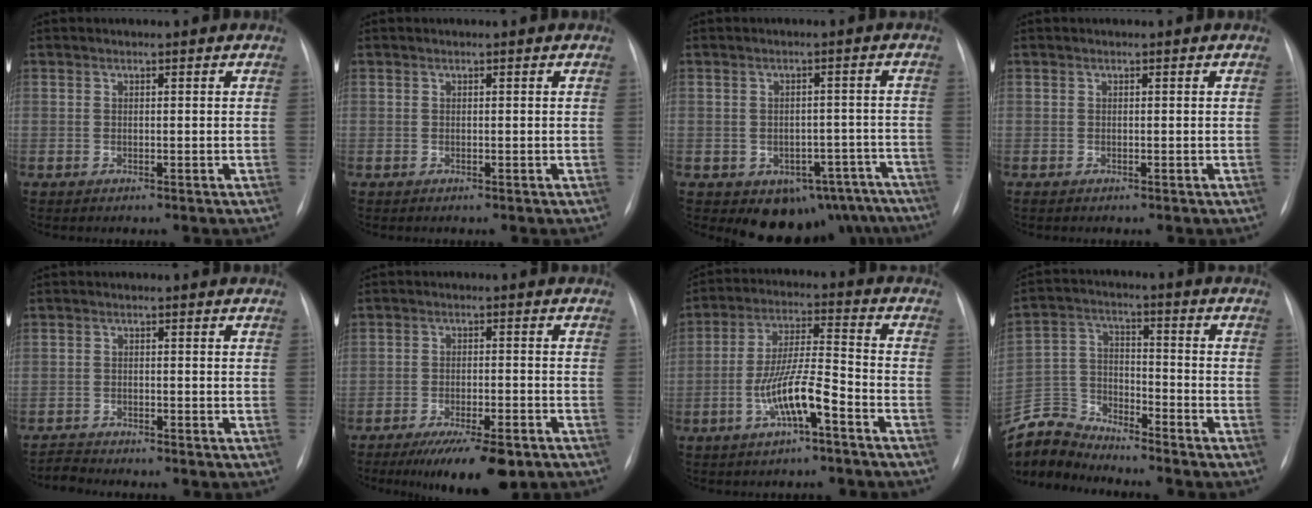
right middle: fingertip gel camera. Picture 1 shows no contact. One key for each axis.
{"total": 0.0}
{"total": 10.7, "fx": -7.8, "fy": 6.7, "fz": 3.1, "tx": -0.010, "ty": 0.028, "tz": -0.092}
{"total": 0.0}
{"total": 1.8, "fx": -1.6, "fy": -0.4, "fz": -0.7, "tx": 0.013, "ty": -0.013, "tz": -0.031}
{"total": 9.8, "fx": -6.8, "fy": 2.6, "fz": 6.6, "tx": -0.098, "ty": -0.012, "tz": -0.103}
{"total": 9.1, "fx": -4.1, "fy": 1.4, "fz": 8.0, "tx": -0.163, "ty": 0.009, "tz": -0.075}
{"total": 8.4, "fx": -8.3, "fy": 0.6, "fz": -0.9, "tx": 0.010, "ty": 0.018, "tz": -0.166}